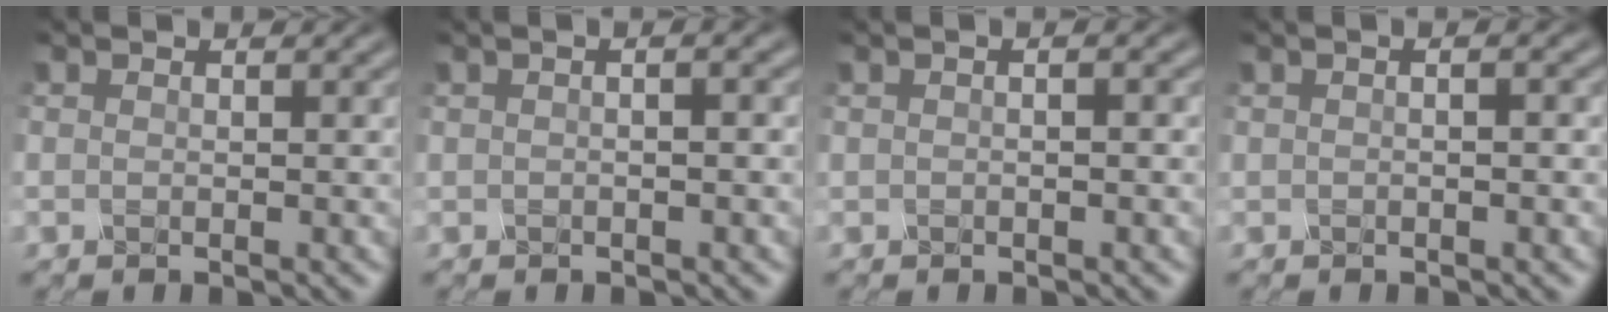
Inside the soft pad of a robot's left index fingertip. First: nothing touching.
{"total": 2.8, "force": [0.6, 1.3, 2.4], "torque": [-0.021, 0.013, -0.011]}
{"total": 1.5, "force": [0.3, 0.6, 1.4], "torque": [-0.016, -0.003, -0.006]}
{"total": 1.9, "force": [0.4, 0.8, 1.7], "torque": [-0.015, 0.002, -0.009]}